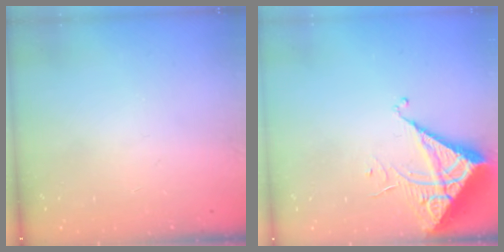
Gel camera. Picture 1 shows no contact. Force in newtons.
{"total": 7.0, "press": 7.0, "slide": 0.3}